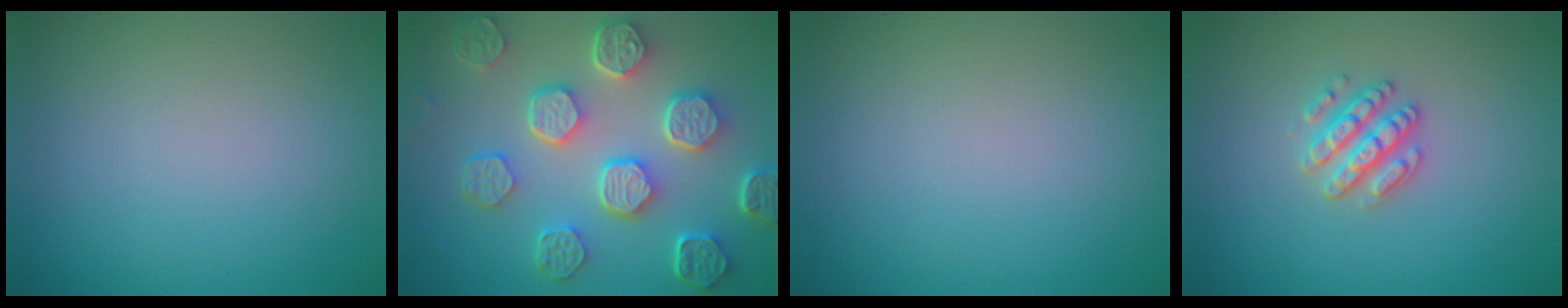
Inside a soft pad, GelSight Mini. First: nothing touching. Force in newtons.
{"total": 7.9, "press": 6.0, "slide": 5.2}
{"total": 0.0}
{"total": 2.8, "press": 2.7, "slide": 0.6}